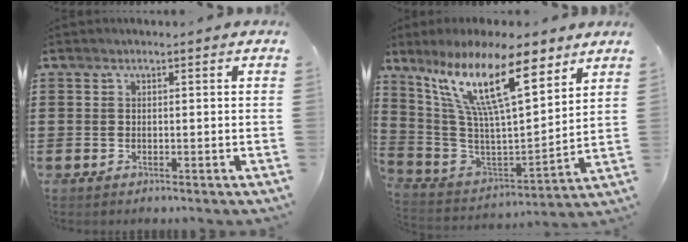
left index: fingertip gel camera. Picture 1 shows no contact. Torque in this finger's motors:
{"motor_torque": [2.14, 0.00, 1.05, 0.21]}